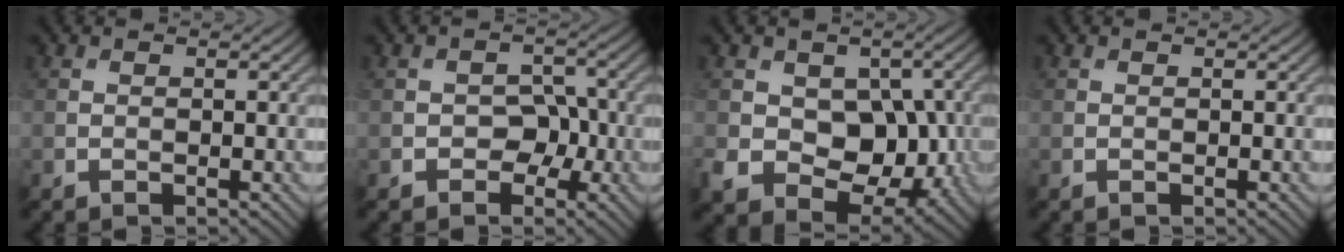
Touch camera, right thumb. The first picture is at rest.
{"total": 3.6, "force": [-1.5, 2.8, 1.7], "torque": [-0.015, 0.010, -0.030]}
{"total": 9.8, "force": [-0.5, 7.6, 6.2], "torque": [-0.108, -0.029, -0.010]}
{"total": 0.0}